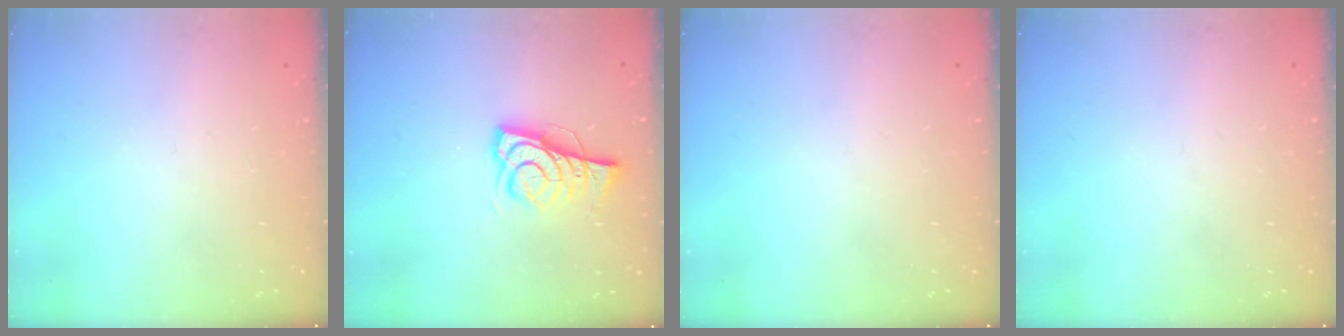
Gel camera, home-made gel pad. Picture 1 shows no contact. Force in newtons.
{"total": 7.6, "press": 7.6, "slide": 1.0}
{"total": 0.0}
{"total": 0.0}